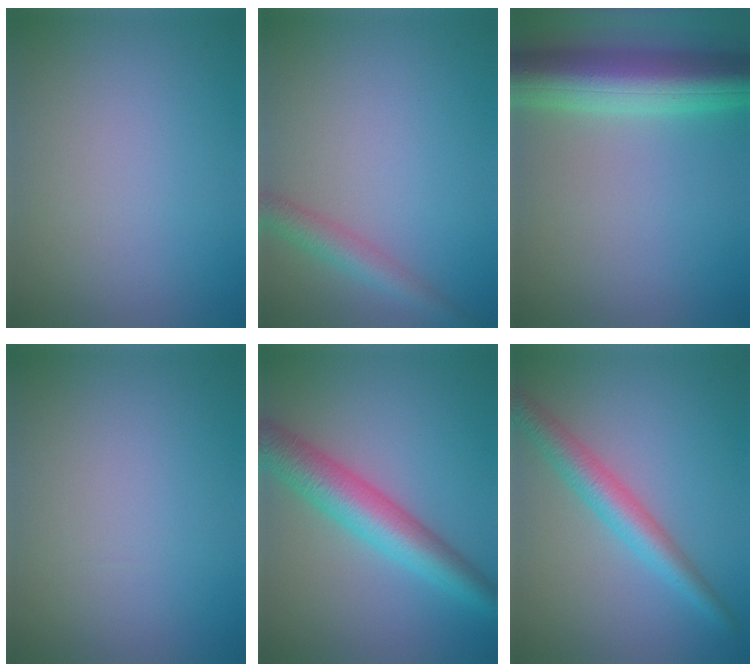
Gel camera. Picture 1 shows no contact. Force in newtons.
{"total": 2.8, "press": 2.8, "slide": 0.1}
{"total": 8.9, "press": 8.9, "slide": 0.4}
{"total": 0.0}
{"total": 6.2, "press": 6.2, "slide": 0.1}
{"total": 4.0, "press": 4.0, "slide": 0.1}